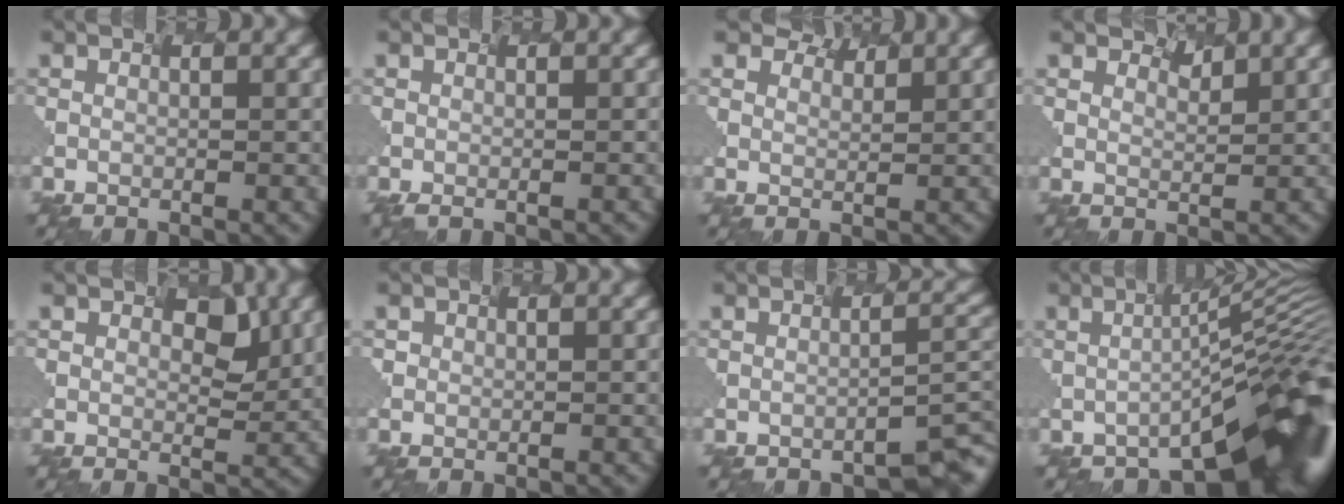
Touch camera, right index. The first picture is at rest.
{"total": 1.0, "force": [-0.8, 0.3, 0.5], "torque": [-0.007, 0.002, -0.001]}
{"total": 3.1, "force": [2.9, 1.1, 0.4], "torque": [-0.015, -0.003, 0.046]}
{"total": 1.2, "force": [1.1, 0.1, -0.4], "torque": [0.000, -0.004, 0.027]}
{"total": 1.9, "force": [1.1, 1.2, 0.8], "torque": [-0.014, -0.003, 0.023]}
{"total": 0.9, "force": [0.0, 0.8, -0.3], "torque": [0.006, -0.008, 0.009]}
{"total": 2.9, "force": [-1.8, 0.7, 2.1], "torque": [-0.019, 0.005, -0.021]}
{"total": 11.7, "force": [-4.8, 3.3, 10.1], "torque": [-0.129, -0.003, -0.072]}